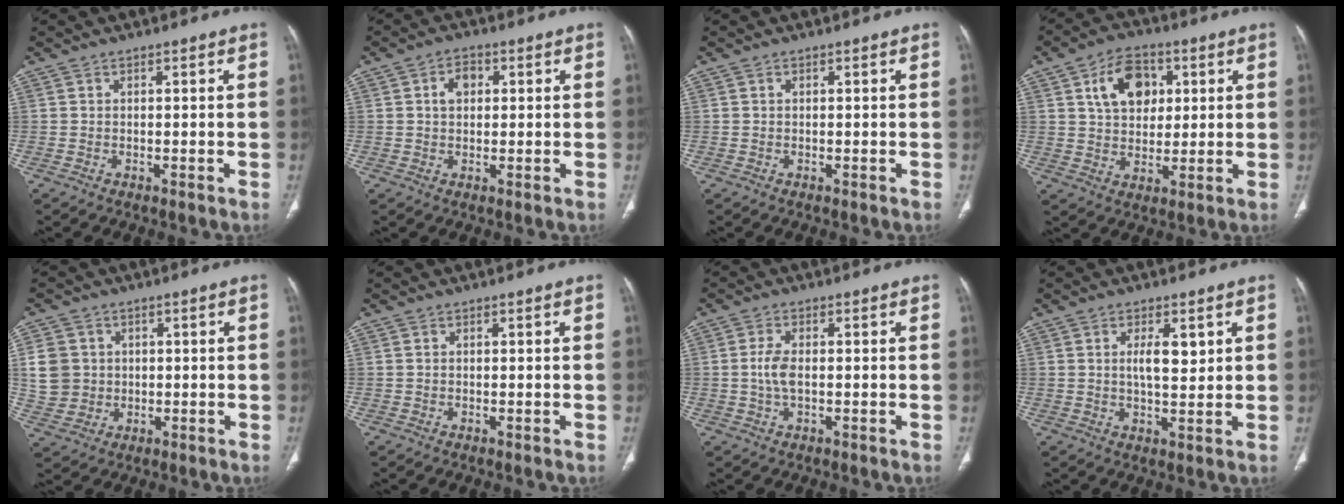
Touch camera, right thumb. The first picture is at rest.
{"total": 3.9, "force": [0.9, 2.8, 2.6], "torque": [-0.033, 0.008, 0.012]}
{"total": 0.0}
{"total": 10.7, "force": [3.6, 7.5, 6.8], "torque": [-0.081, -0.005, 0.060]}
{"total": 8.0, "force": [1.1, 7.4, 2.9], "torque": [-0.036, 0.002, 0.026]}
{"total": 0.0}
{"total": 3.7, "force": [-0.2, 1.7, 3.3], "torque": [-0.075, 0.004, -0.007]}
{"total": 5.2, "force": [1.5, 2.0, 4.6], "torque": [-0.065, -0.013, 0.027]}